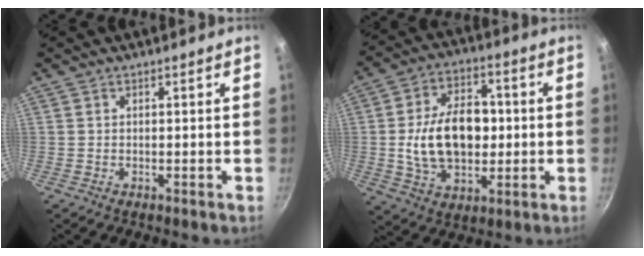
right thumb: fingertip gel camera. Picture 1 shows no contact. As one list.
[{"total": 16.4, "force": [-0.1, 10.9, 12.3], "torque": [-0.178, 0.017, -0.001]}]